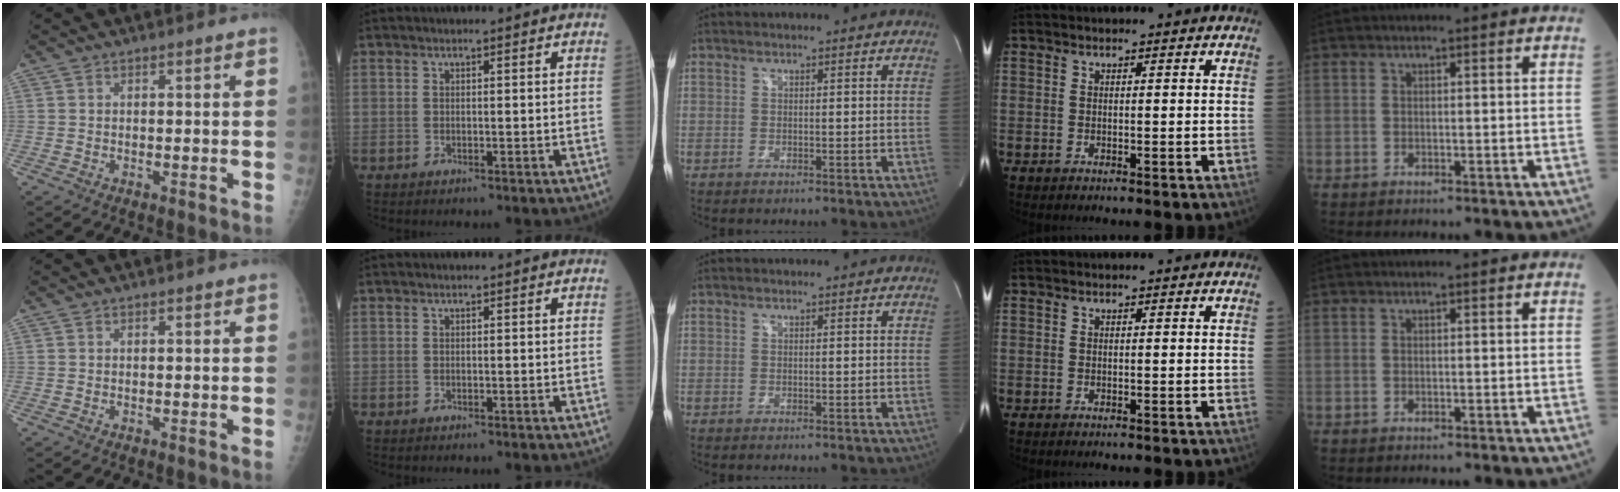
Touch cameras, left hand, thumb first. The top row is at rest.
{}